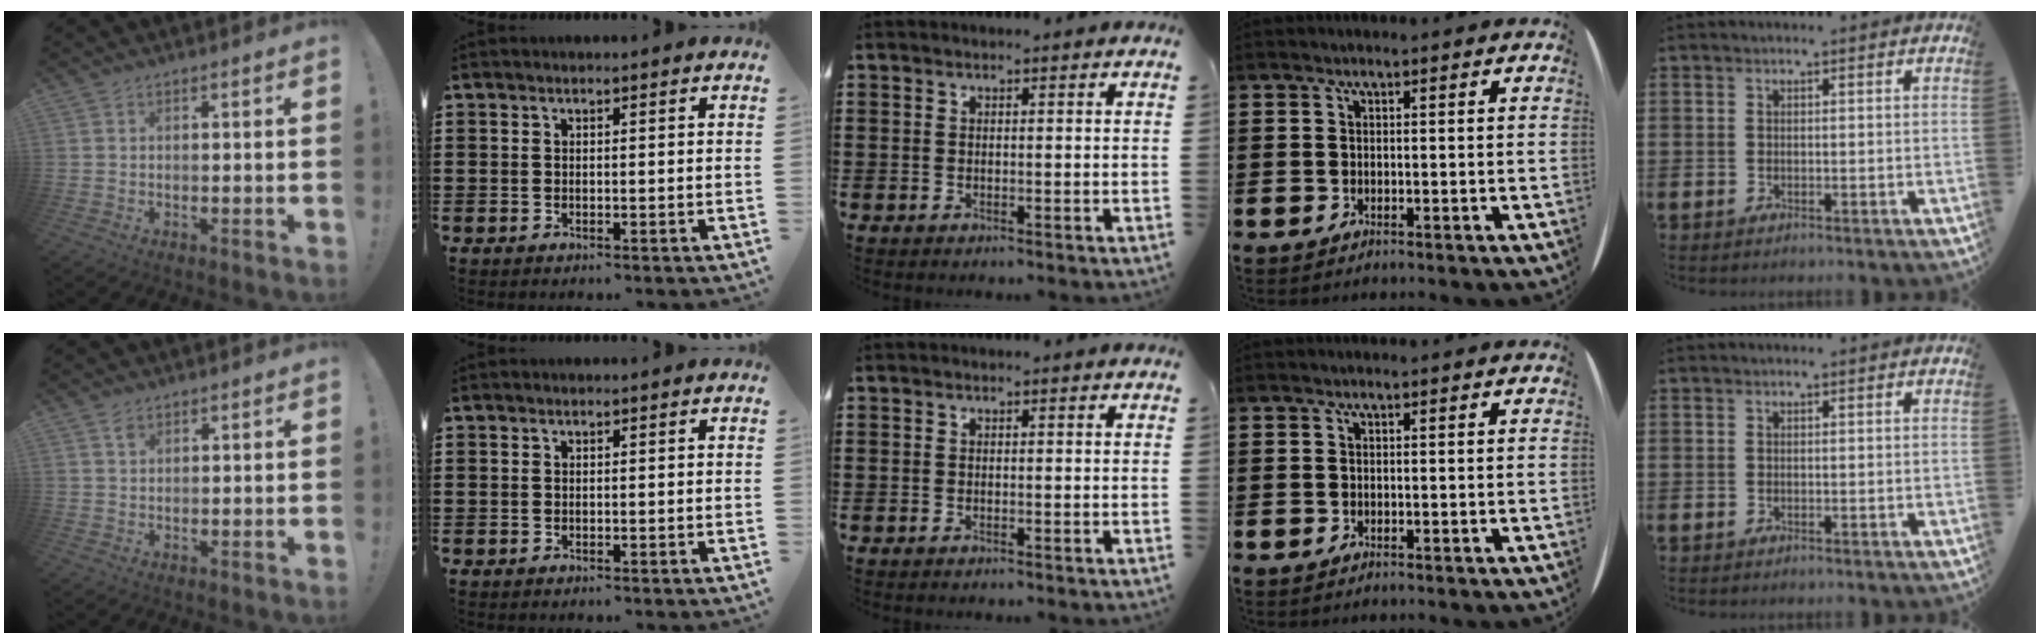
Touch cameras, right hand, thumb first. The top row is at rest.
{"thumb": {"total": 1.7, "force": [1.1, 1.0, 0.9], "torque": [-0.002, -0.006, 0.018]}}